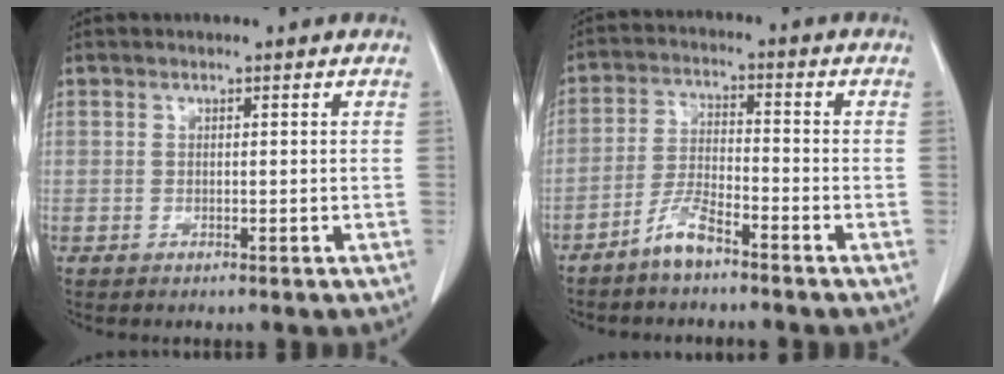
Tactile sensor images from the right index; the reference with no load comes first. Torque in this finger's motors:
{"motor_torque": [0.36, -0.33, 0.17, 0.06]}